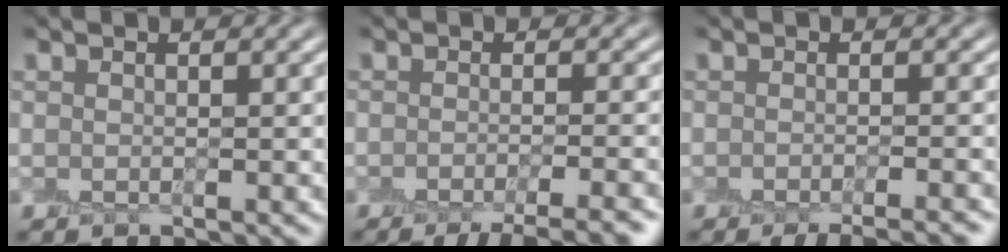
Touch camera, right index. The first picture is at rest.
{"total": 6.2, "force": [-4.8, 1.4, 3.7], "torque": [-0.040, -0.009, -0.055]}
{"total": 4.3, "force": [-3.4, 0.9, 2.5], "torque": [-0.029, -0.002, -0.032]}